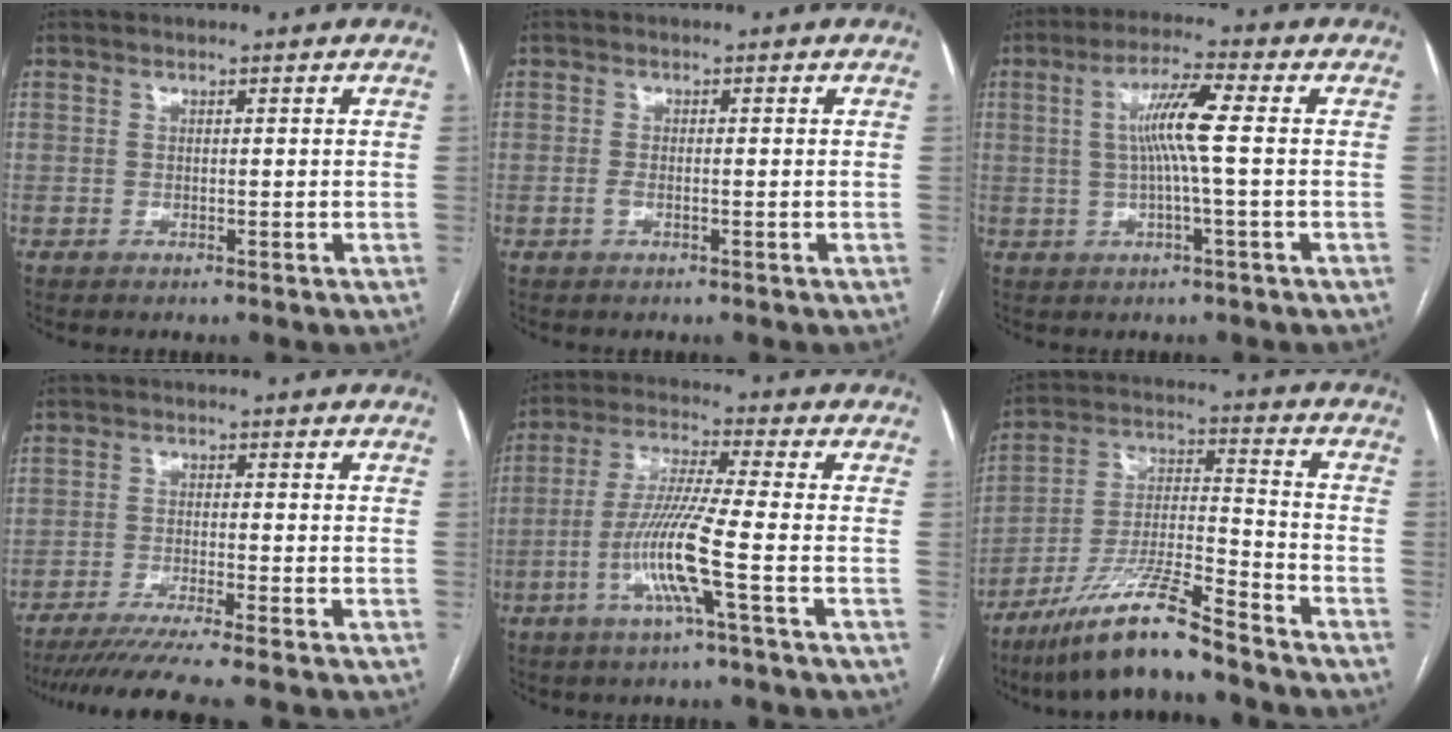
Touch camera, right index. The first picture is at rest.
{"total": 0.9, "force": [-0.4, 0.3, 0.8], "torque": [-0.021, -0.001, -0.007]}
{"total": 7.3, "force": [0.6, -0.3, 7.3], "torque": [-0.135, 0.010, 0.007]}
{"total": 11.1, "force": [-9.5, -1.6, 5.5], "torque": [-0.060, -0.031, -0.146]}
{"total": 10.2, "force": [-3.4, -1.2, 9.5], "torque": [-0.193, -0.009, -0.072]}
{"total": 14.5, "force": [-11.2, 0.6, 9.2], "torque": [-0.177, -0.016, -0.201]}